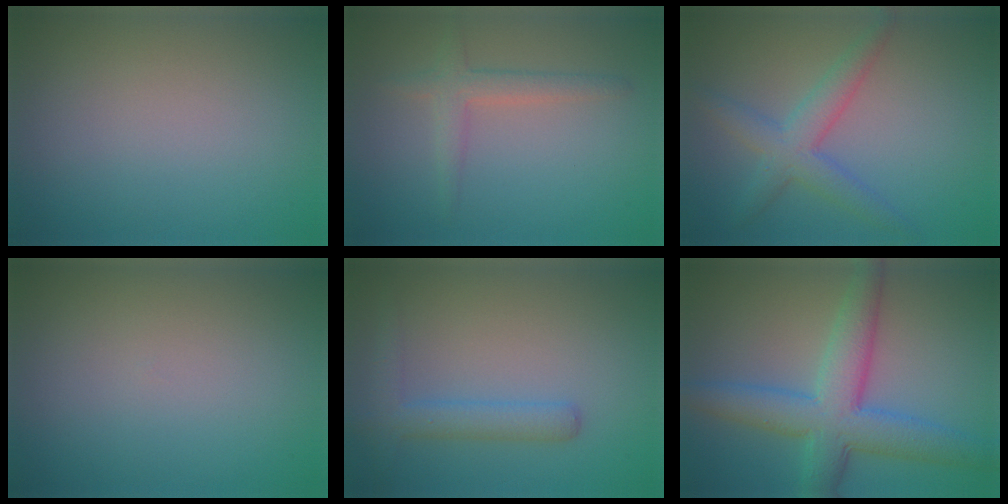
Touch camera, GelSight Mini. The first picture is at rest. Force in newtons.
{"total": 2.2, "press": 2.2, "slide": 0.1}
{"total": 3.7, "press": 3.7, "slide": 0.1}
{"total": 0.0}
{"total": 2.9, "press": 2.9, "slide": 0.1}
{"total": 7.0, "press": 7.0, "slide": 0.1}